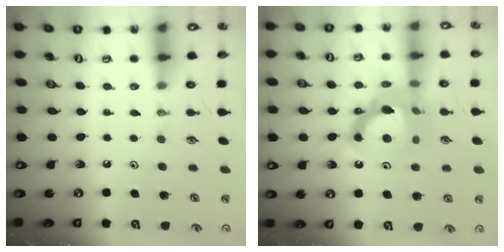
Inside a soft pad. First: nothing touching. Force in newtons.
{"total": 14.5, "press": 14.4, "slide": 1.7}